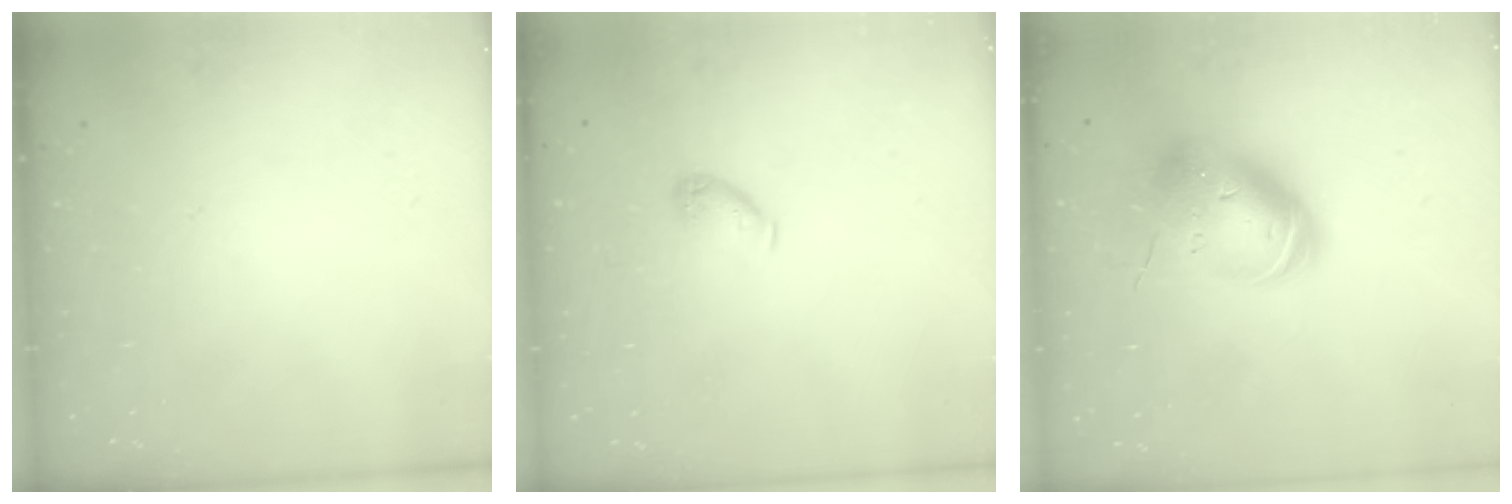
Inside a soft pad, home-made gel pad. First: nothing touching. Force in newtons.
{"total": 5.2, "press": 5.2, "slide": 0.3}
{"total": 17.0, "press": 16.7, "slide": 2.7}